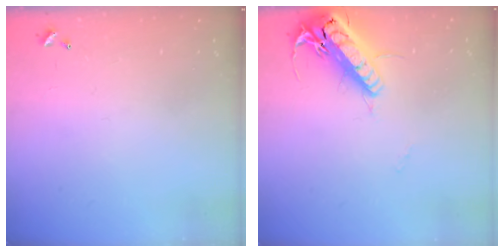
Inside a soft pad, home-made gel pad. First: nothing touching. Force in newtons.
{"total": 19.2, "press": 18.9, "slide": 3.3}